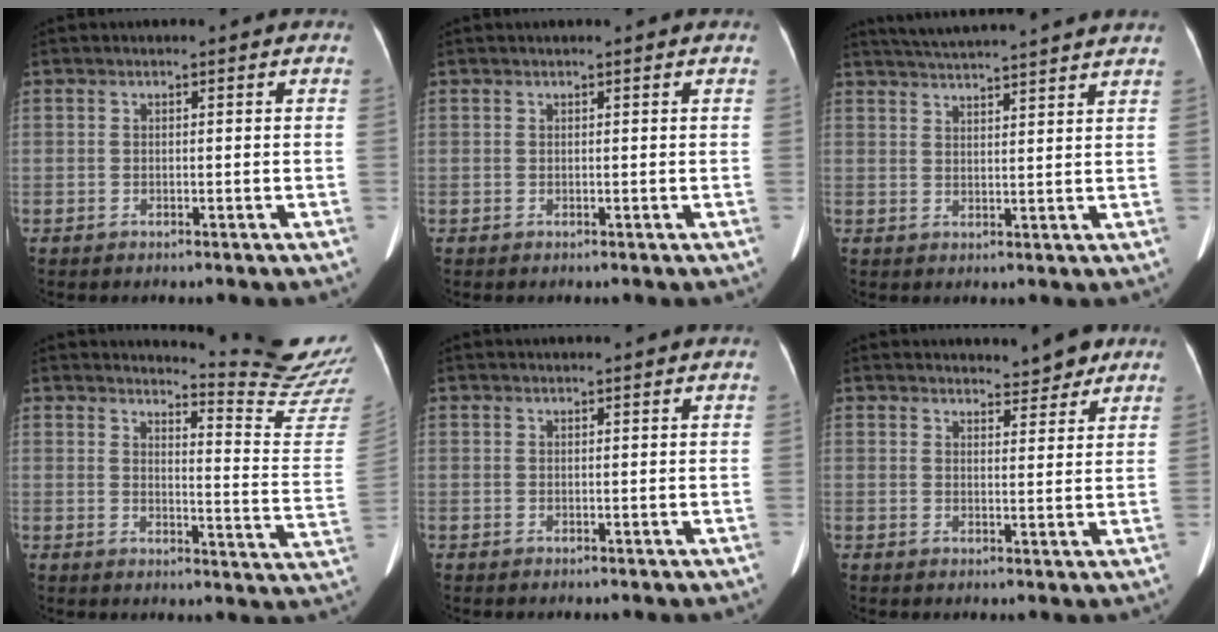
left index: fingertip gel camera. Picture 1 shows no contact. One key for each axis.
{"total": 1.2, "fx": 1.1, "fy": -0.1, "fz": 0.6, "tx": -0.008, "ty": 0.019, "tz": 0.018}
{"total": 14.5, "fx": 13.4, "fy": -0.6, "fz": 5.5, "tx": -0.102, "ty": 0.010, "tz": 0.184}
{"total": 14.5, "fx": 14.2, "fy": -2.5, "fz": 1.5, "tx": -0.020, "ty": -0.153, "tz": 0.154}
{"total": 2.9, "fx": 2.8, "fy": -0.4, "fz": 0.9, "tx": -0.011, "ty": 0.018, "tz": 0.036}
{"total": 4.5, "fx": 4.2, "fy": 1.1, "fz": 0.9, "tx": -0.013, "ty": -0.005, "tz": 0.049}